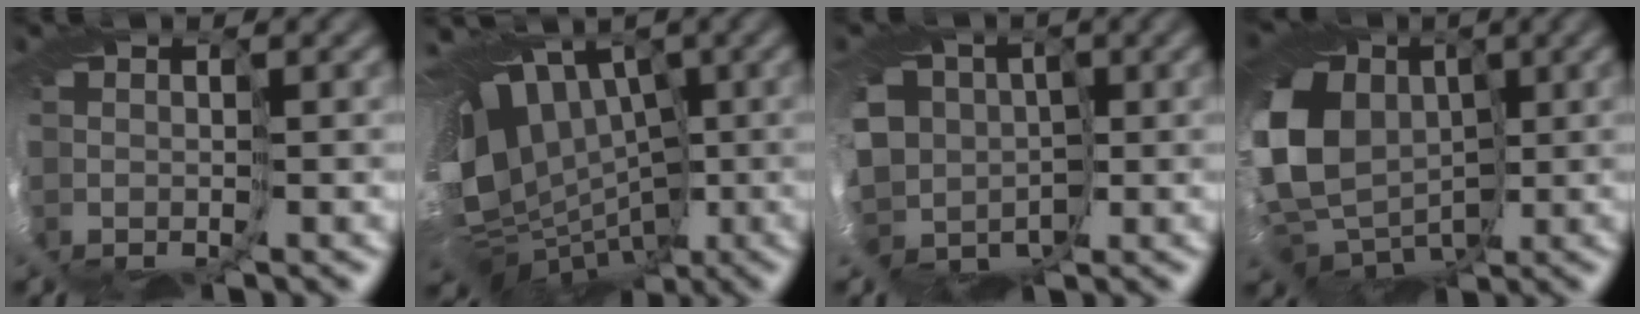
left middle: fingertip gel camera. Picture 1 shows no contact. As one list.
[{"total": 13.3, "force": [0.9, 10.2, 8.4], "torque": [-0.139, -0.003, 0.031]}, {"total": 9.9, "force": [-0.8, 8.7, 4.6], "torque": [-0.095, -0.011, -0.032]}, {"total": 15.8, "force": [0.6, 13.0, 9.1], "torque": [-0.192, -0.011, -0.001]}]